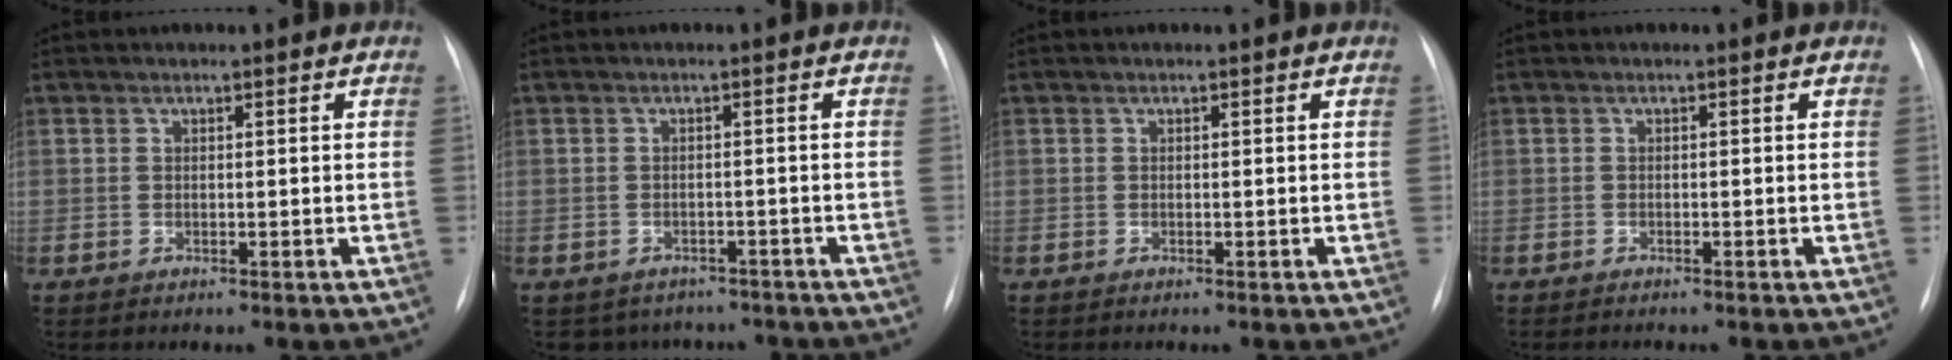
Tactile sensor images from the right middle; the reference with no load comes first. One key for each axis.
{"total": 6.5, "fx": -5.5, "fy": 3.4, "fz": 0.1, "tx": 0.009, "ty": 0.017, "tz": -0.061}
{"total": 0.0}
{"total": 1.4, "fx": -1.3, "fy": 0.1, "fz": 0.6, "tx": -0.010, "ty": -0.003, "tz": -0.016}